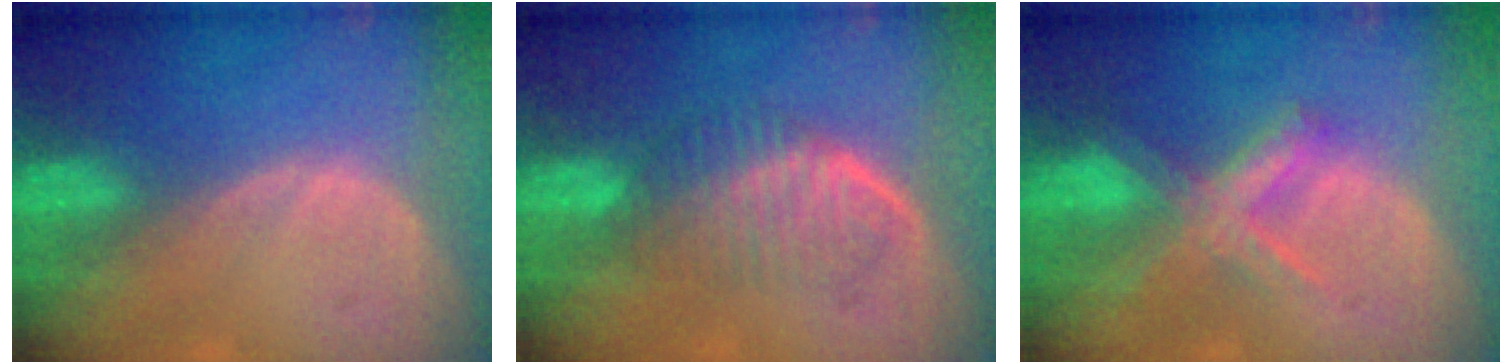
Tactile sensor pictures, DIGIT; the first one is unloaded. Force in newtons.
{"total": 6.0, "press": 5.7, "slide": 1.6}
{"total": 7.2, "press": 6.1, "slide": 3.9}